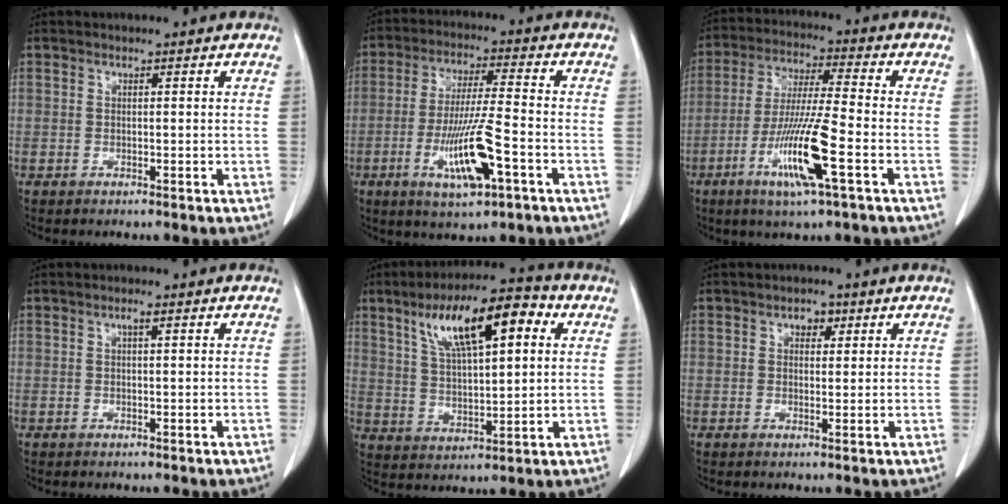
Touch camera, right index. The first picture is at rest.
{"total": 12.4, "force": [-4.6, 1.0, 11.4], "torque": [-0.224, -0.018, -0.080]}
{"total": 13.3, "force": [-5.1, 0.4, 12.3], "torque": [-0.244, -0.021, -0.096]}
{"total": 1.4, "force": [0.6, 0.4, 1.2], "torque": [-0.025, 0.004, 0.011]}
{"total": 15.9, "force": [6.4, 4.7, 13.7], "torque": [-0.237, 0.031, 0.110]}
{"total": 3.0, "force": [1.4, 1.9, 1.8], "torque": [-0.035, 0.009, 0.024]}